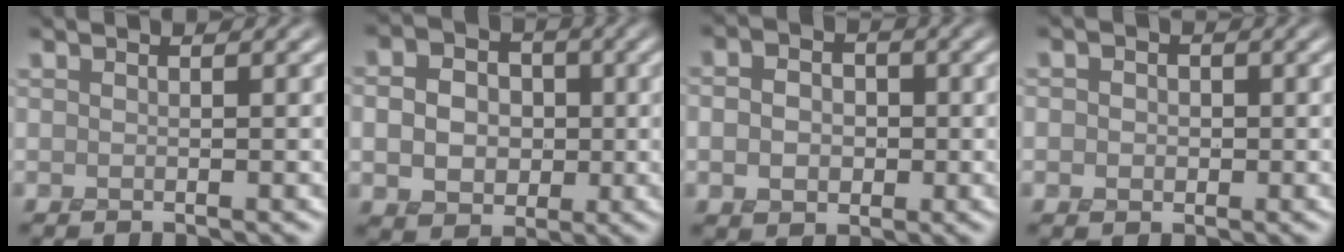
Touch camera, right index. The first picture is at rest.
{"total": 6.6, "force": [-0.1, 5.6, 3.5], "torque": [-0.059, 0.015, -0.016]}
{"total": 4.2, "force": [-0.4, 3.4, 2.4], "torque": [-0.040, -0.001, -0.019]}
{"total": 2.0, "force": [-0.3, 1.7, 0.9], "torque": [-0.013, -0.003, -0.012]}